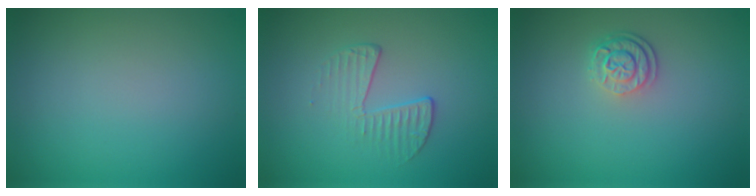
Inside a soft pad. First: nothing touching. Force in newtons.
{"total": 2.1, "press": 1.0, "slide": 1.8}
{"total": 2.5, "press": 1.9, "slide": 1.6}